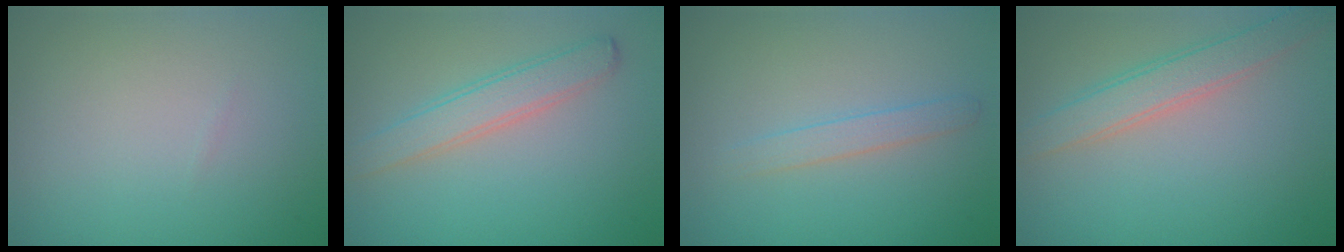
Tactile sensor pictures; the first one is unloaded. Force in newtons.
{"total": 2.9, "press": 2.9, "slide": 0.1}
{"total": 1.5, "press": 1.4, "slide": 0.1}
{"total": 3.2, "press": 3.2, "slide": 0.1}